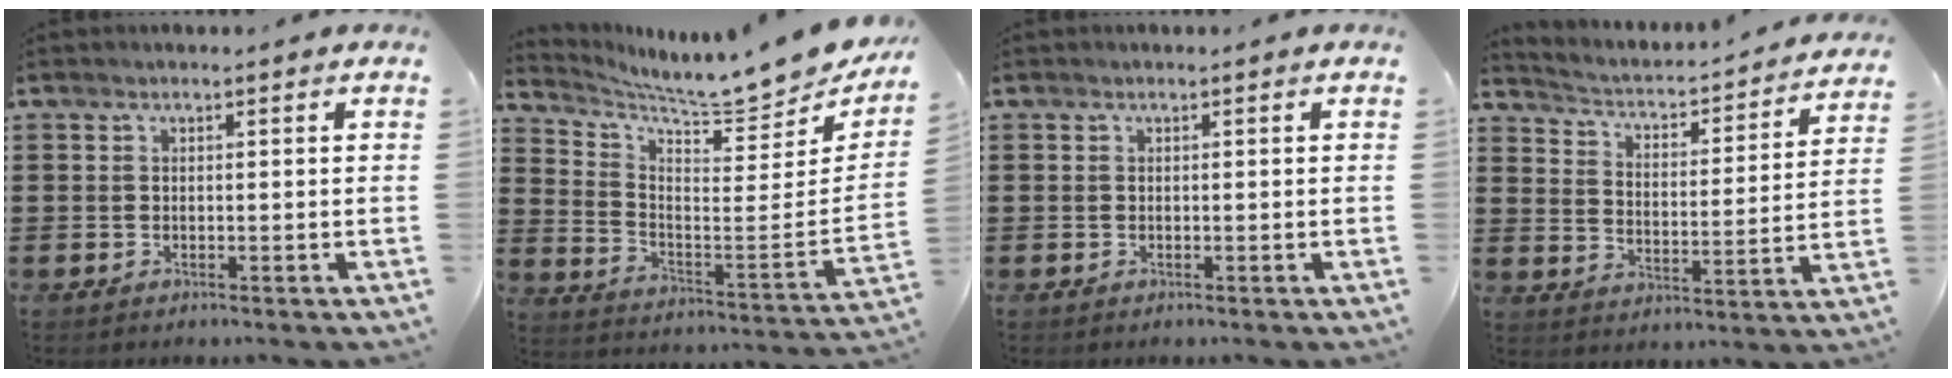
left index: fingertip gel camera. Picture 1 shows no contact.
{"total": 7.2, "force": [6.9, -0.3, 2.0], "torque": [-0.059, -0.077, 0.109]}
{"total": 0.0}
{"total": 1.7, "force": [1.6, 0.3, 0.4], "torque": [-0.026, -0.029, 0.013]}